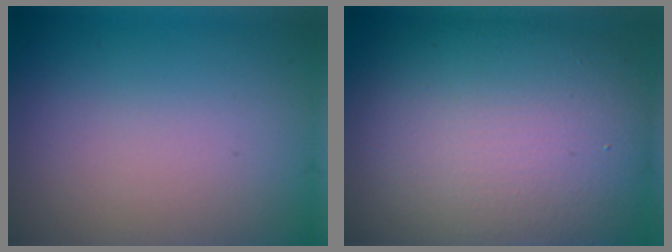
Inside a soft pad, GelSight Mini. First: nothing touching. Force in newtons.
{"total": 14.6, "press": 14.6, "slide": 0.4}